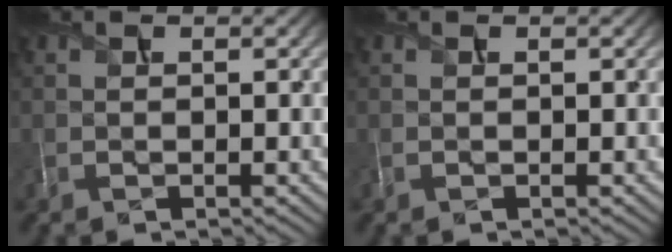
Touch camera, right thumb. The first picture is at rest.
{"total": 0.0}